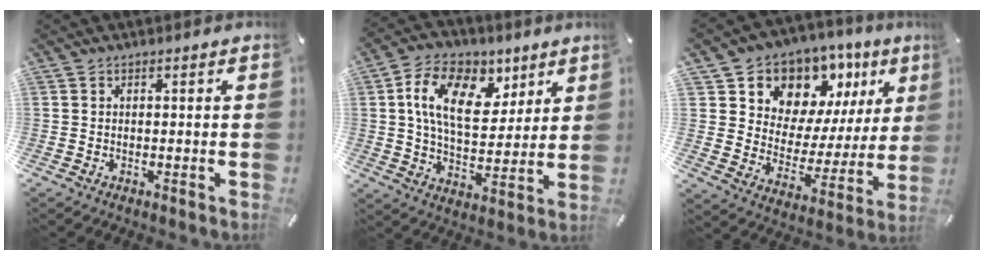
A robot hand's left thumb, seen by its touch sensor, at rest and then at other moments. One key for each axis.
{"total": 15.9, "fx": 6.1, "fy": 10.2, "fz": 10.6, "tx": -0.173, "ty": -0.004, "tz": 0.112}
{"total": 11.1, "fx": 7.5, "fy": 8.0, "fz": 1.8, "tx": -0.028, "ty": -0.084, "tz": 0.134}